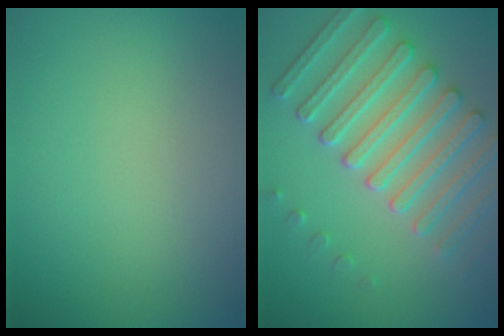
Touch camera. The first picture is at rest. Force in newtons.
{"total": 5.1, "press": 4.9, "slide": 1.3}